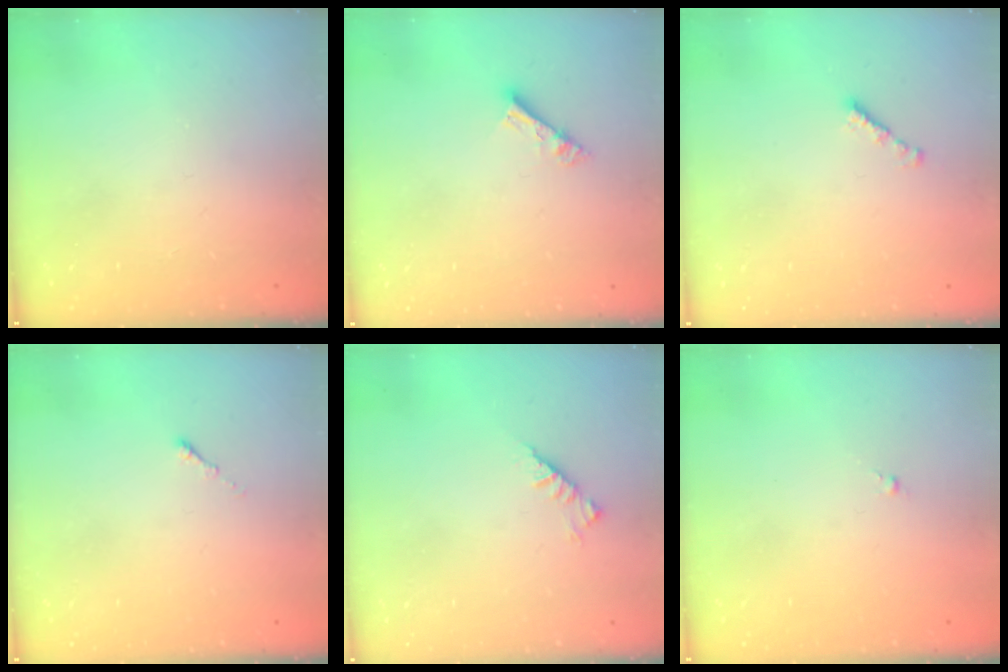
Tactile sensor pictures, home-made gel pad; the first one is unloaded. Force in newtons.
{"total": 4.7, "press": 4.7, "slide": 0.2}
{"total": 1.8, "press": 1.7, "slide": 0.6}
{"total": 0.0}
{"total": 3.0, "press": 2.9, "slide": 0.8}
{"total": 0.0}